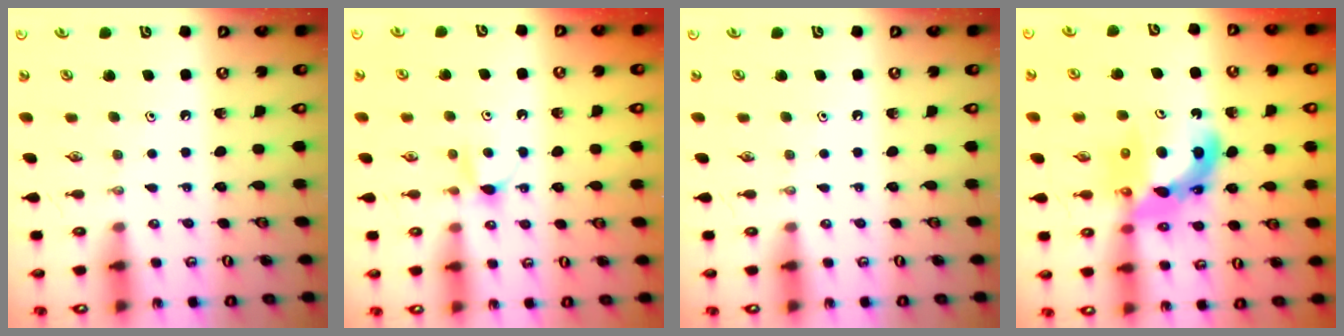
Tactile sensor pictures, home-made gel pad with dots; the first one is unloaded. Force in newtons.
{"total": 4.1, "press": 4.0, "slide": 0.6}
{"total": 0.0}
{"total": 12.7, "press": 12.6, "slide": 1.1}